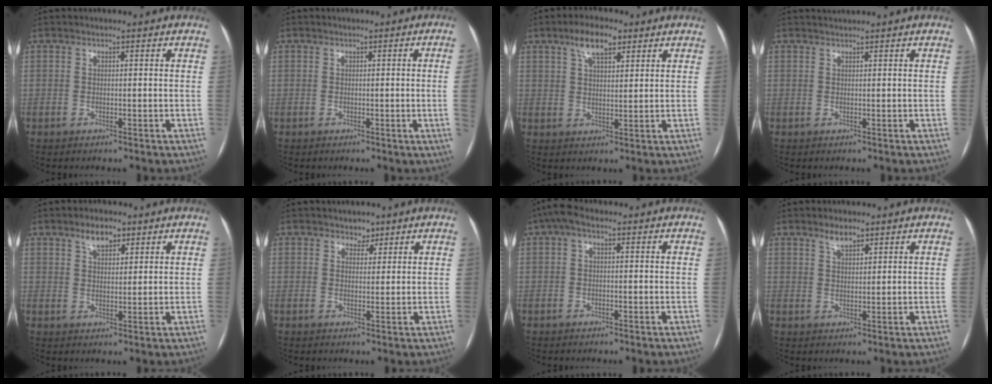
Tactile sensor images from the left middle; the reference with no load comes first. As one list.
[{"total": 3.1, "force": [-0.2, -1.2, 2.8], "torque": [-0.037, -0.003, -0.002]}, {"total": 5.9, "force": [3.6, 2.0, 4.2], "torque": [-0.082, 0.013, 0.061]}, {"total": 0.9, "force": [0.8, -0.5, -0.1], "torque": [-0.004, 0.004, 0.023]}, {"total": 3.7, "force": [2.5, 1.6, 2.1], "torque": [-0.041, 0.005, 0.044]}, {"total": 1.9, "force": [1.5, 1.1, 0.3], "torque": [-0.001, -0.005, 0.020]}, {"total": 2.7, "force": [0.8, 1.3, 2.3], "torque": [-0.045, 0.014, 0.010]}, {"total": 2.4, "force": [2.0, 0.7, 1.2], "torque": [-0.028, 0.001, 0.037]}]